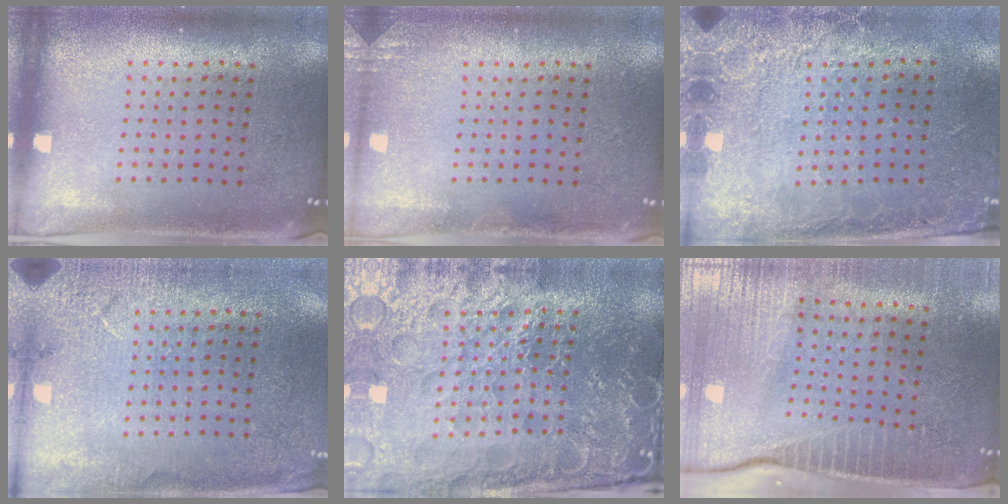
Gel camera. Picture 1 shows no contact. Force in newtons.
{"total": 1.1, "press": 1.1, "slide": 0.1}
{"total": 2.6, "press": 2.0, "slide": 1.7}
{"total": 2.6, "press": 2.5, "slide": 0.5}
{"total": 5.5, "press": 5.1, "slide": 2.0}
{"total": 3.8, "press": 3.4, "slide": 1.7}